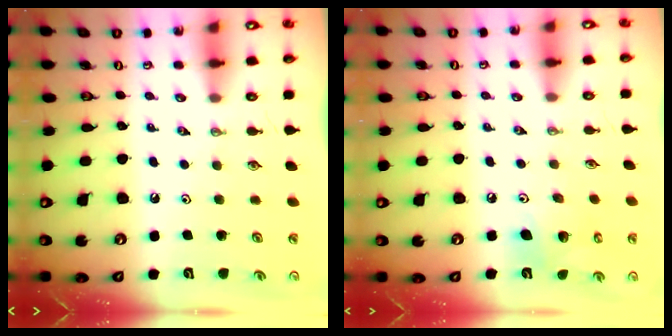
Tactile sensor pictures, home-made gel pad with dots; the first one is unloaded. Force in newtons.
{"total": 10.1, "press": 9.9, "slide": 1.8}